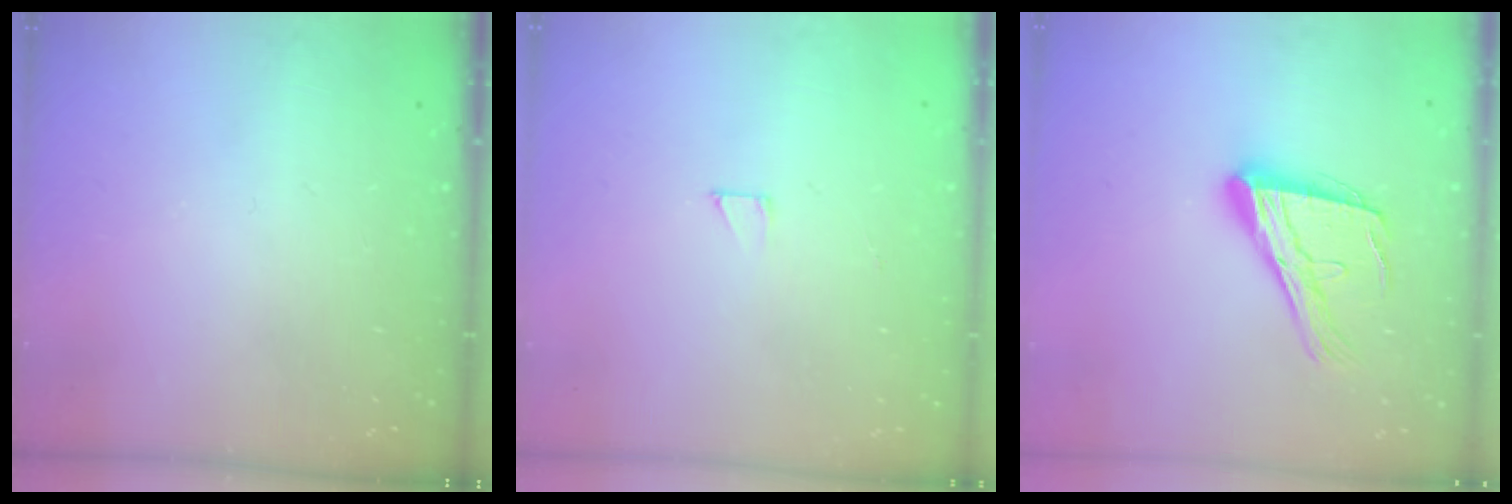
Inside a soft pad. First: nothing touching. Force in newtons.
{"total": 2.0, "press": 2.0, "slide": 0.0}
{"total": 16.9, "press": 16.8, "slide": 1.8}